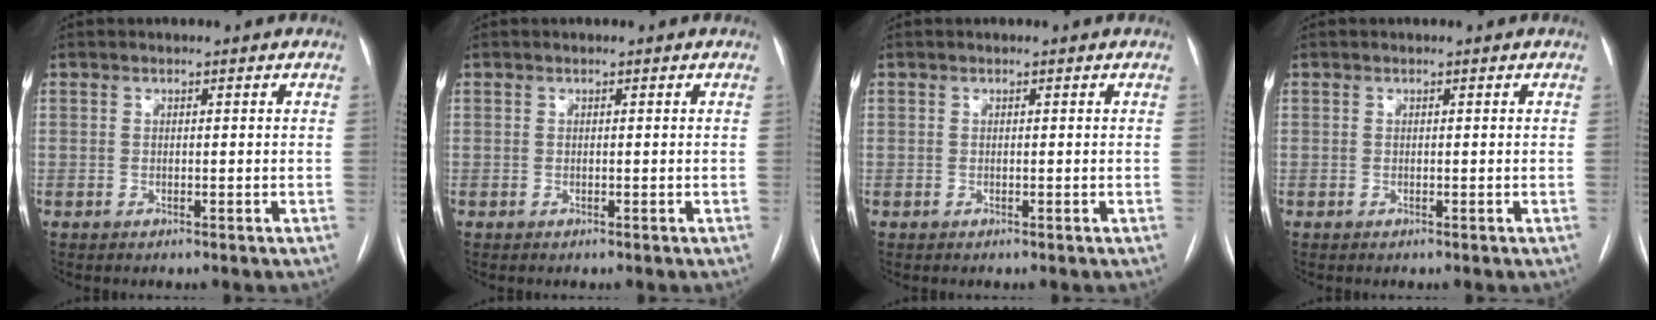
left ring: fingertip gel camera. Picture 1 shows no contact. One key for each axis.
{"total": 0.0}
{"total": 0.0}
{"total": 0.0}